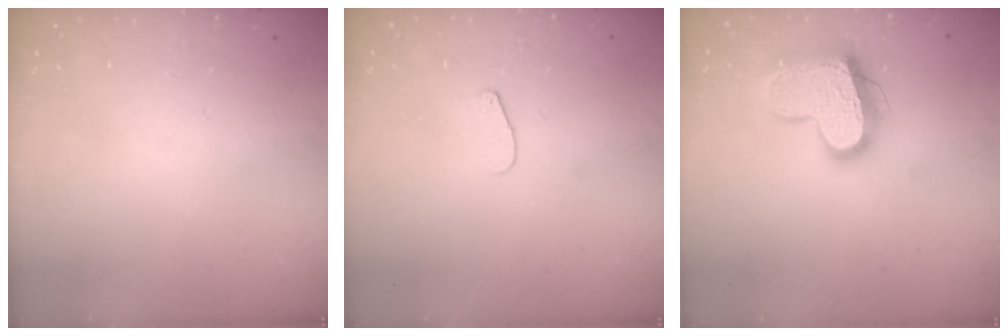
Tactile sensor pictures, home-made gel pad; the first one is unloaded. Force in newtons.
{"total": 6.2, "press": 6.2, "slide": 0.7}
{"total": 16.6, "press": 16.5, "slide": 1.4}